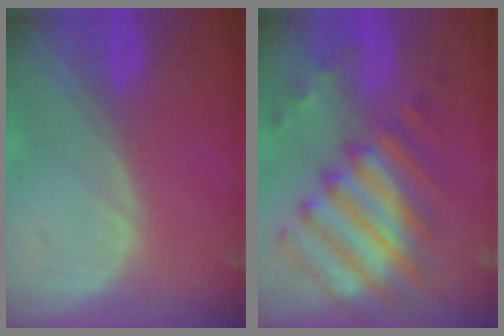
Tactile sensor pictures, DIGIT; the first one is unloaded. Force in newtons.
{"total": 10.9, "press": 10.4, "slide": 3.4}